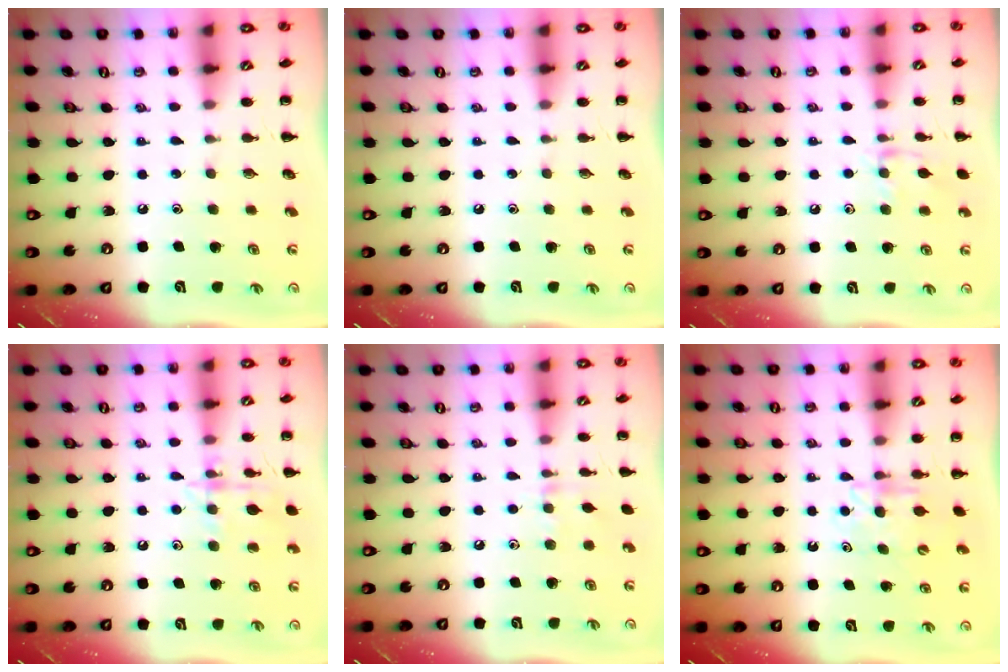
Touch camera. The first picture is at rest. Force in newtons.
{"total": 0.0}
{"total": 8.5, "press": 8.4, "slide": 1.2}
{"total": 12.2, "press": 12.1, "slide": 1.0}
{"total": 5.6, "press": 5.2, "slide": 1.9}
{"total": 6.1, "press": 6.1, "slide": 0.7}